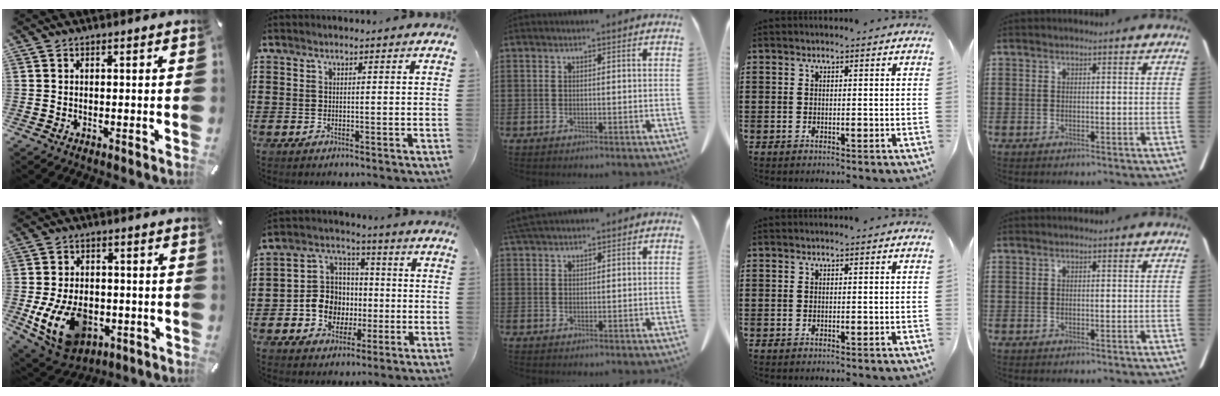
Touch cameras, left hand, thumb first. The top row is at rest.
{"thumb": {"total": 14.5, "force": [-4.2, 10.2, 9.5], "torque": [-0.188, 0.016, -0.069]}, "index": {"total": 8.5, "force": [-1.5, 7.8, 3.0], "torque": [-0.090, 0.010, -0.026]}, "middle": {"total": 2.7, "force": [2.4, 0.5, 1.0], "torque": [-0.027, -0.002, 0.049]}}